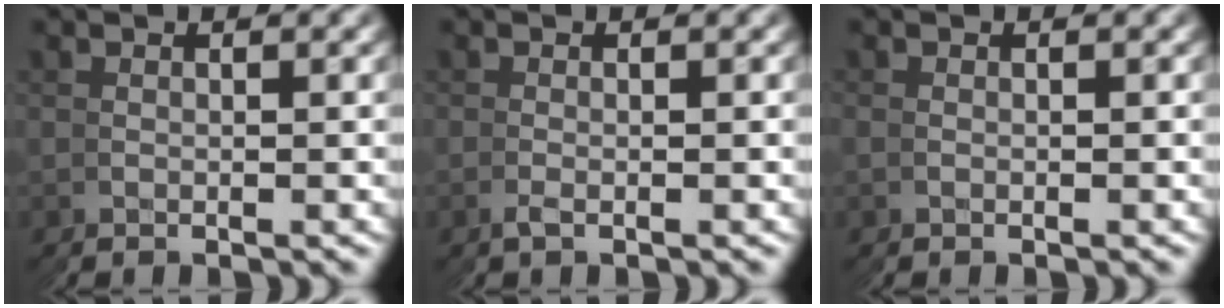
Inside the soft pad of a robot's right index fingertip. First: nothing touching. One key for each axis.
{"total": 0.7, "fx": -0.4, "fy": -0.5, "fz": -0.2, "tx": 0.007, "ty": 0.005, "tz": -0.010}
{"total": 0.6, "fx": -0.1, "fy": 0.1, "fz": -0.5, "tx": 0.007, "ty": -0.002, "tz": -0.002}